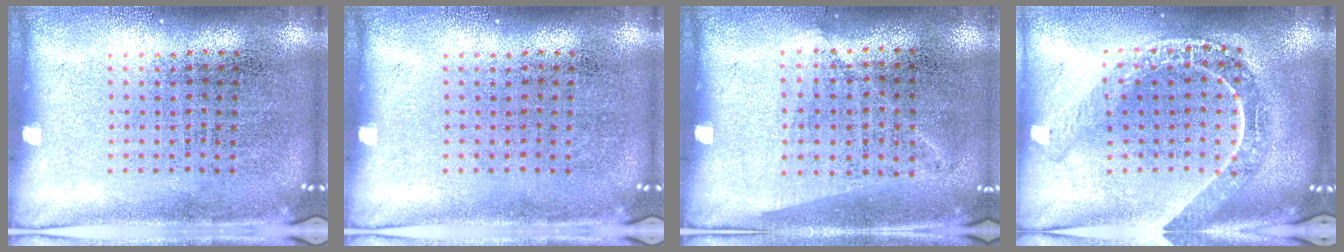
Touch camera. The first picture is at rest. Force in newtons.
{"total": 0.0}
{"total": 1.1, "press": 1.0, "slide": 0.5}
{"total": 2.2, "press": 1.8, "slide": 1.2}